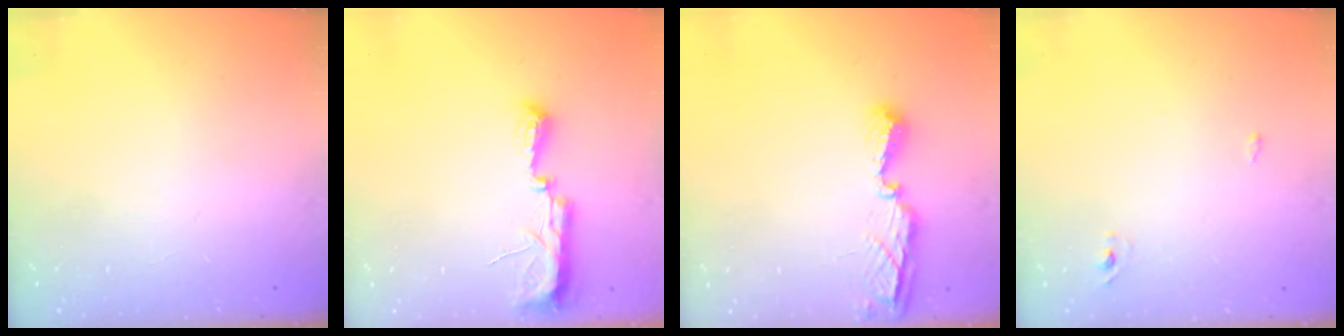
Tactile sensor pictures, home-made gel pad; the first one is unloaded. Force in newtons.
{"total": 9.8, "press": 8.8, "slide": 4.4}
{"total": 8.0, "press": 7.9, "slide": 1.0}
{"total": 2.4, "press": 2.2, "slide": 1.0}